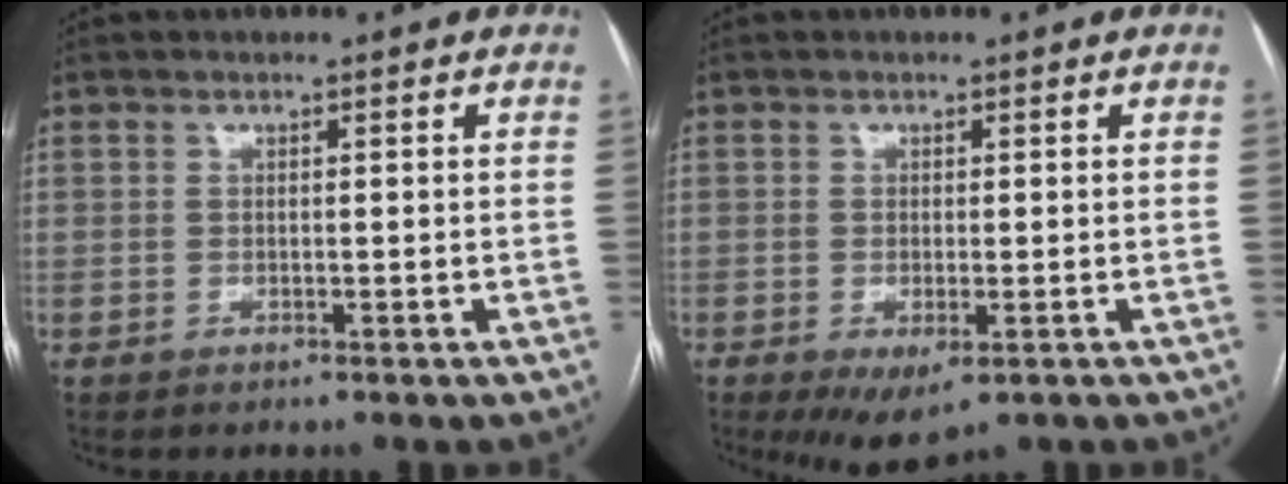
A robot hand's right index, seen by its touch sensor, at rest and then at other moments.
{"total": 5.4, "force": [-2.7, 2.0, 4.2], "torque": [-0.059, -0.014, -0.034]}